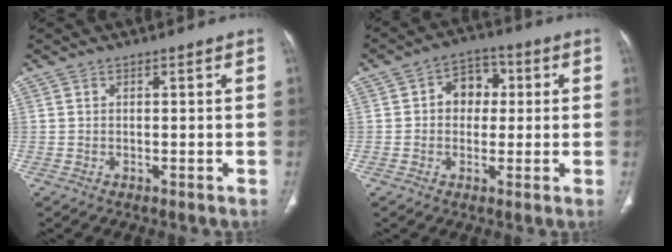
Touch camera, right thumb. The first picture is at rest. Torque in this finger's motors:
{"motor_torque": [0.23, 1.01, 0.50, 0.23, 0.00]}